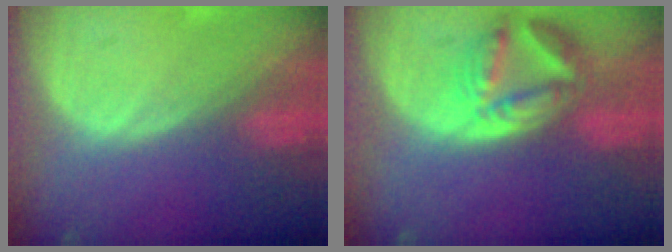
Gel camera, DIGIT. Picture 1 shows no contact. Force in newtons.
{"total": 8.2, "press": 7.3, "slide": 3.8}